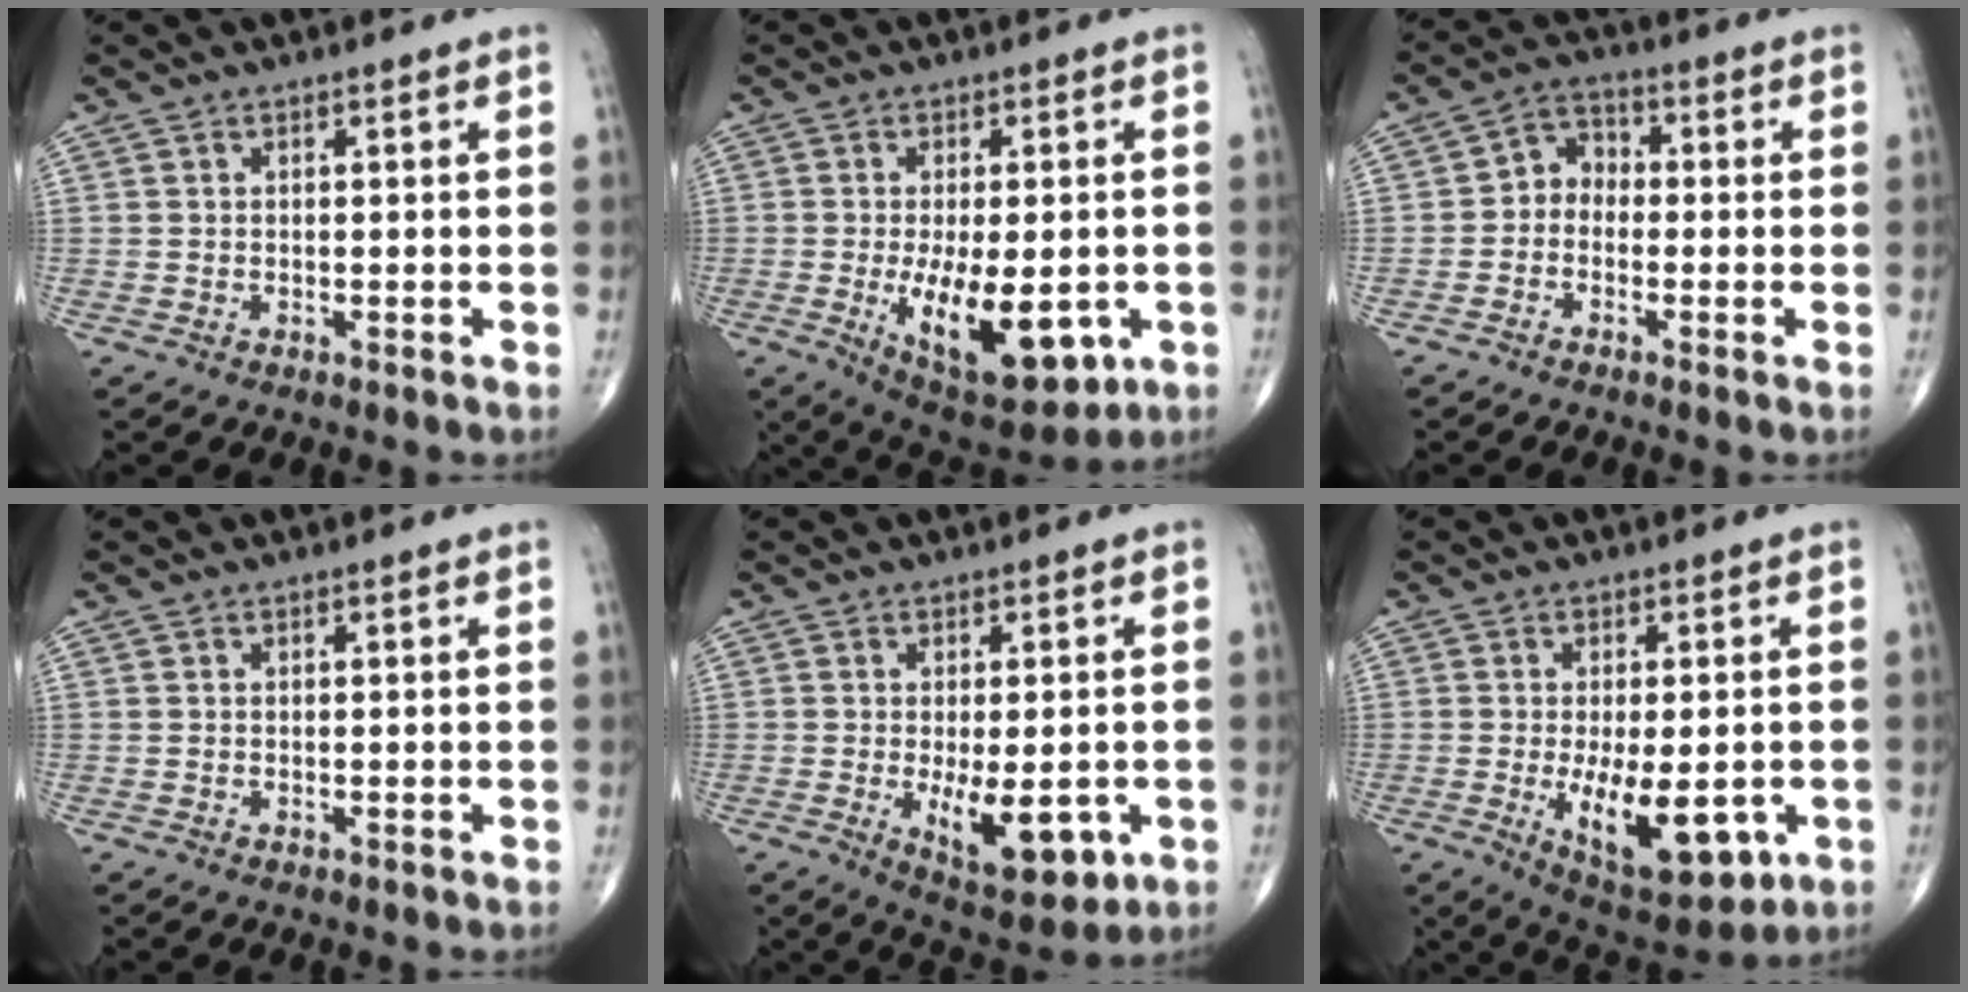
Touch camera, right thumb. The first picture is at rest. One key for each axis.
{"total": 16.1, "fx": -3.9, "fy": 7.2, "fz": 13.9, "tx": -0.206, "ty": -0.018, "tz": -0.038}
{"total": 4.9, "fx": -1.1, "fy": 4.0, "fz": 2.7, "tx": -0.020, "ty": 0.023, "tz": -0.039}
{"total": 0.0}
{"total": 9.7, "fx": -2.3, "fy": 4.1, "fz": 8.5, "tx": -0.109, "ty": -0.016, "tz": -0.022}
{"total": 14.2, "fx": -3.4, "fy": 6.3, "fz": 12.2, "tx": -0.171, "ty": -0.017, "tz": -0.032}